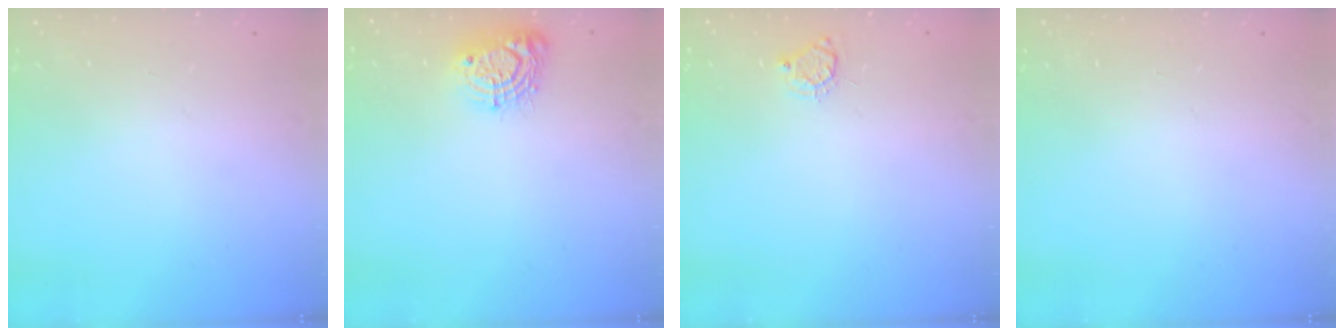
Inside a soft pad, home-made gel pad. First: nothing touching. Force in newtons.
{"total": 9.9, "press": 9.9, "slide": 0.8}
{"total": 4.7, "press": 4.7, "slide": 0.4}
{"total": 0.0}